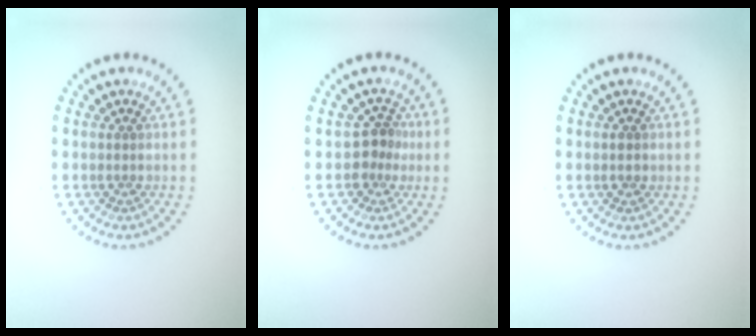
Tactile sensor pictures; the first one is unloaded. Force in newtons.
{"total": 2.2, "press": 1.7, "slide": 1.4}
{"total": 0.9, "press": 0.9, "slide": 0.1}